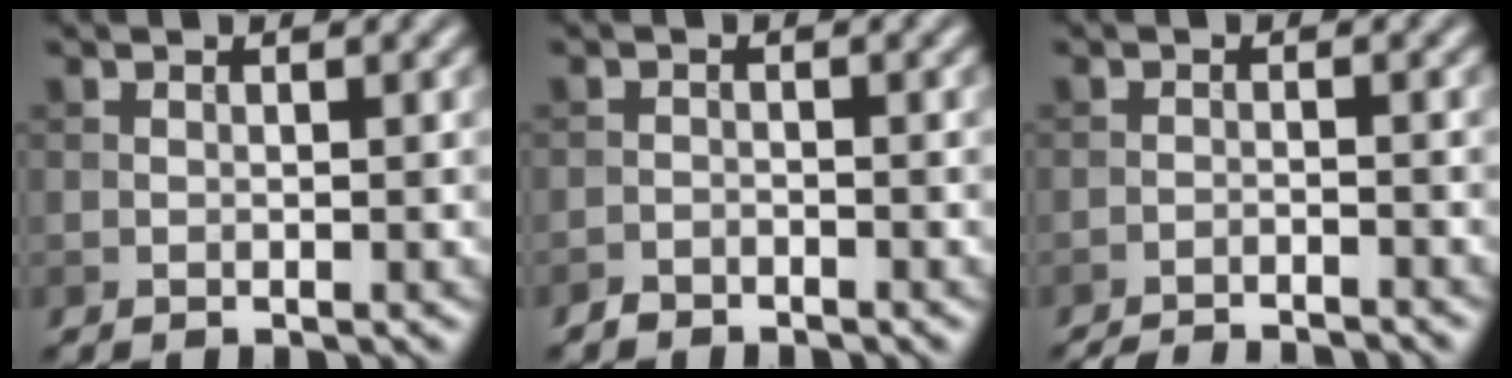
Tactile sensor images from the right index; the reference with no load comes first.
{"total": 1.2, "force": [-1.1, 0.4, 0.1], "torque": [0.002, 0.001, -0.023]}
{"total": 5.3, "force": [-5.1, 0.7, 1.3], "torque": [-0.020, -0.010, -0.076]}